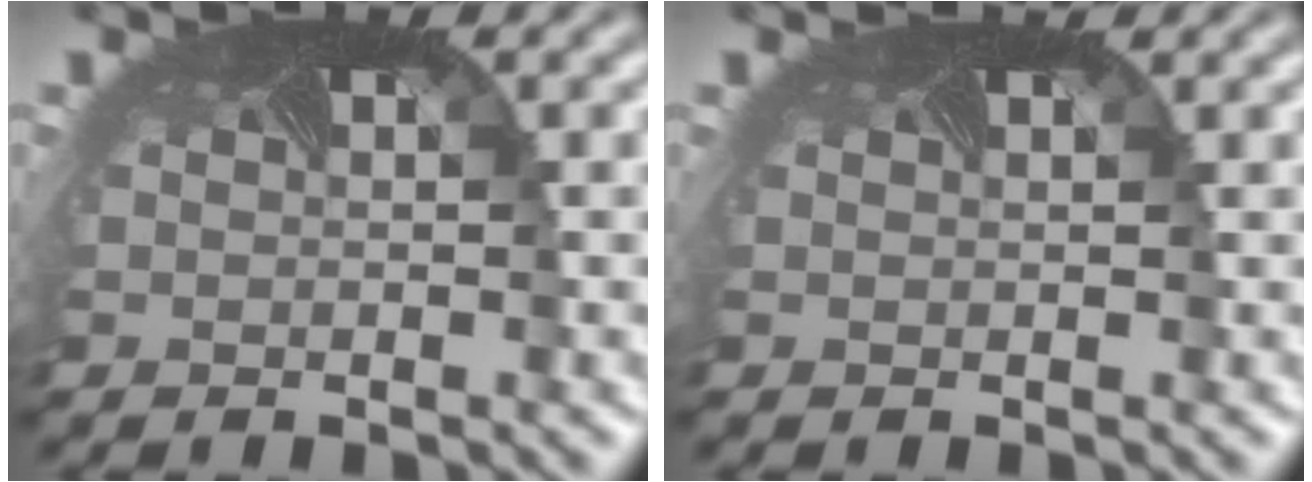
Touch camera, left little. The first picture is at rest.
{"total": 0.8, "force": [0.8, -0.2, -0.2], "torque": [0.002, -0.004, 0.010]}